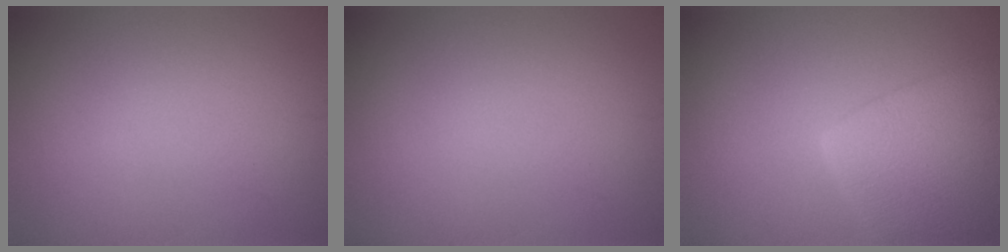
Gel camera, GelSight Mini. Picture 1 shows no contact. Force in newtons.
{"total": 0.0}
{"total": 8.6, "press": 8.6, "slide": 0.5}